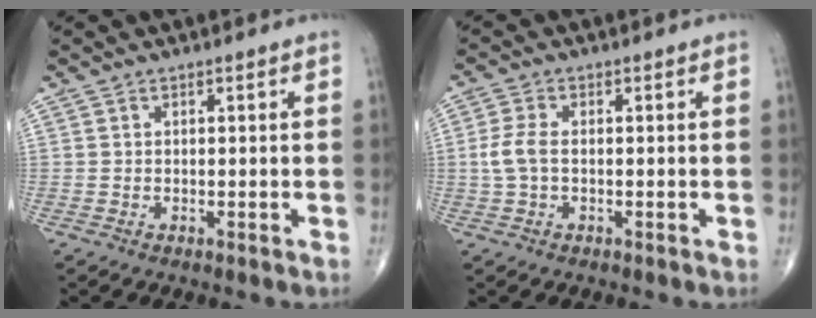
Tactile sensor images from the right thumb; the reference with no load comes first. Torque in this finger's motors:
{"motor_torque": [-0.15, 0.26, 0.52, 0.03, 0.03]}